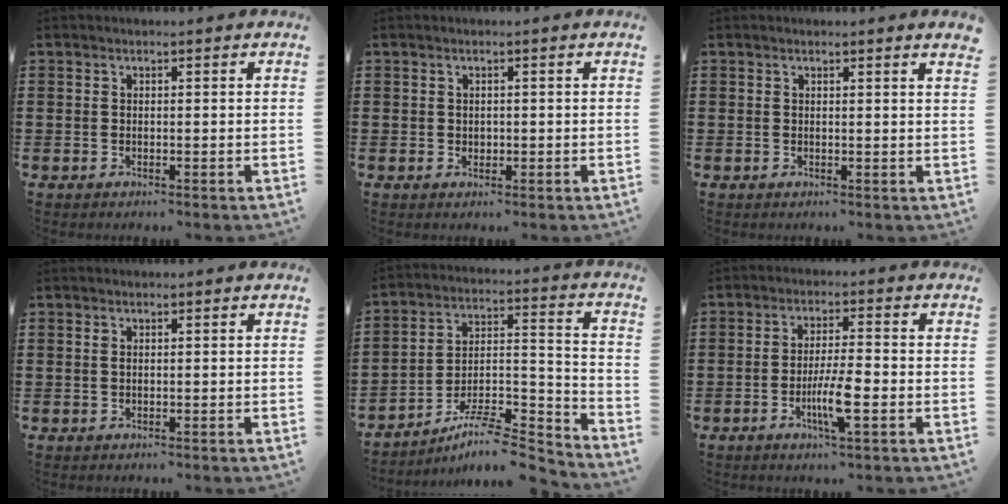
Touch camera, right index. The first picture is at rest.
{"total": 0.8, "force": [0.2, 0.7, 0.3], "torque": [-0.008, 0.003, 0.004]}
{"total": 0.8, "force": [0.7, -0.3, 0.4], "torque": [-0.007, -0.003, 0.013]}
{"total": 0.7, "force": [0.2, 0.3, 0.6], "torque": [-0.014, 0.001, 0.004]}
{"total": 8.0, "force": [-7.1, 1.7, 3.4], "torque": [-0.052, 0.012, -0.136]}
{"total": 6.2, "force": [-2.1, 0.9, 5.8], "torque": [-0.116, -0.012, -0.040]}